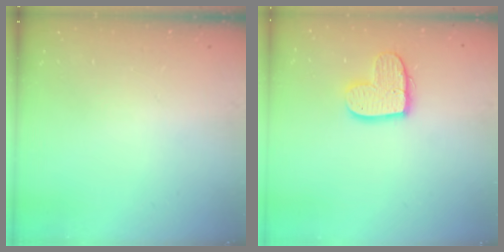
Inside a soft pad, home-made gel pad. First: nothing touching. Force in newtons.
{"total": 12.2, "press": 12.1, "slide": 1.1}